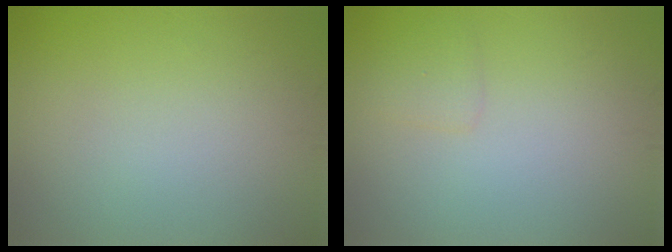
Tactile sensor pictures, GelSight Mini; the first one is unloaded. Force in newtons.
{"total": 1.0, "press": 1.0, "slide": 0.1}